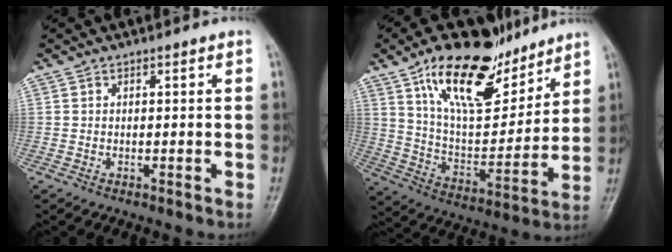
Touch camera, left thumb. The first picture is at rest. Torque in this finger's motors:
{"motor_torque": [0.35, 0.28, 1.50, -1.27, 0.38]}